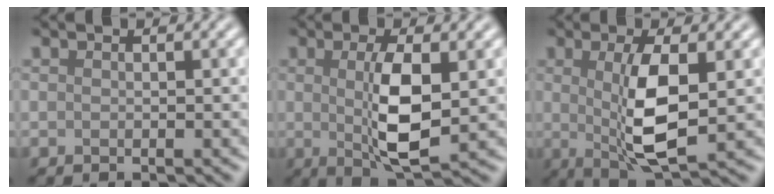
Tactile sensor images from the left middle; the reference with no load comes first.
{"total": 5.5, "force": [0.1, 1.6, 5.3], "torque": [-0.106, -0.009, 0.006]}
{"total": 6.2, "force": [0.2, 1.8, 5.9], "torque": [-0.114, -0.009, 0.007]}